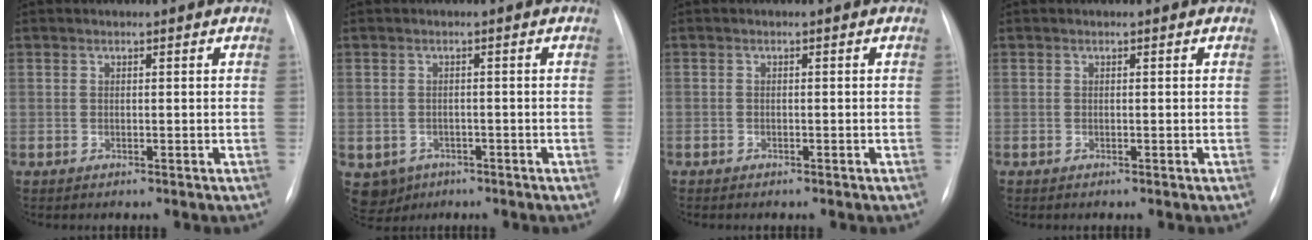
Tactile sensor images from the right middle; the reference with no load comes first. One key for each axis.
{"total": 4.6, "fx": -2.4, "fy": 3.8, "fz": 0.9, "tx": -0.016, "ty": 0.004, "tz": -0.030}
{"total": 1.1, "fx": -0.9, "fy": 0.6, "fz": 0.4, "tx": -0.008, "ty": 0.001, "tz": -0.011}
{"total": 0.0}